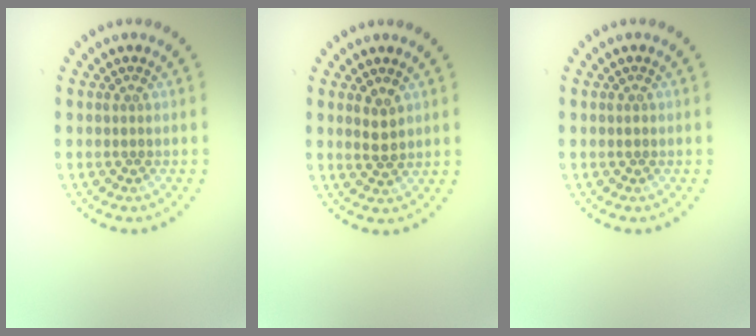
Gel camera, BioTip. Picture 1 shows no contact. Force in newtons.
{"total": 1.8, "press": 1.7, "slide": 0.5}
{"total": 0.7, "press": 0.7, "slide": 0.3}